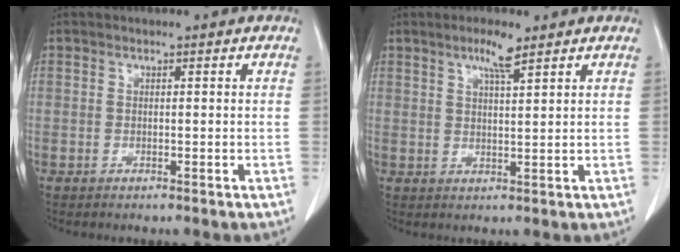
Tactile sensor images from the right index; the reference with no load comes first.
{"total": 3.8, "force": [2.6, 0.2, 2.8], "torque": [-0.054, 0.000, 0.046]}